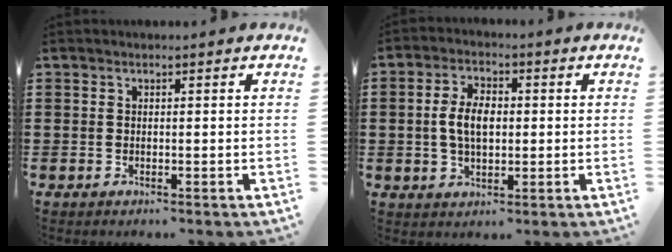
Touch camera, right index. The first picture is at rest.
{"total": 5.8, "force": [0.0, 3.1, 4.9], "torque": [-0.109, 0.005, -0.007]}